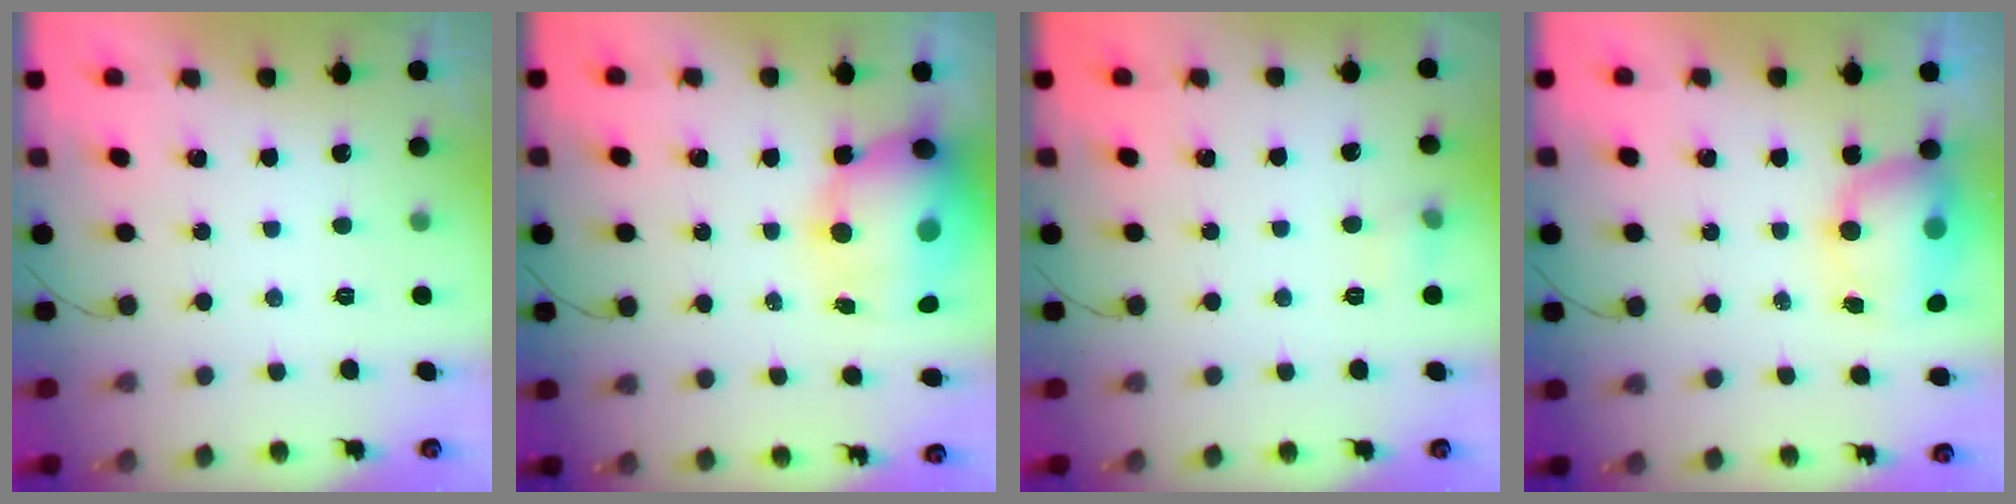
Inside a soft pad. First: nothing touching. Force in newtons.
{"total": 15.6, "press": 15.1, "slide": 3.9}
{"total": 4.8, "press": 4.6, "slide": 1.4}
{"total": 7.6, "press": 7.4, "slide": 1.8}